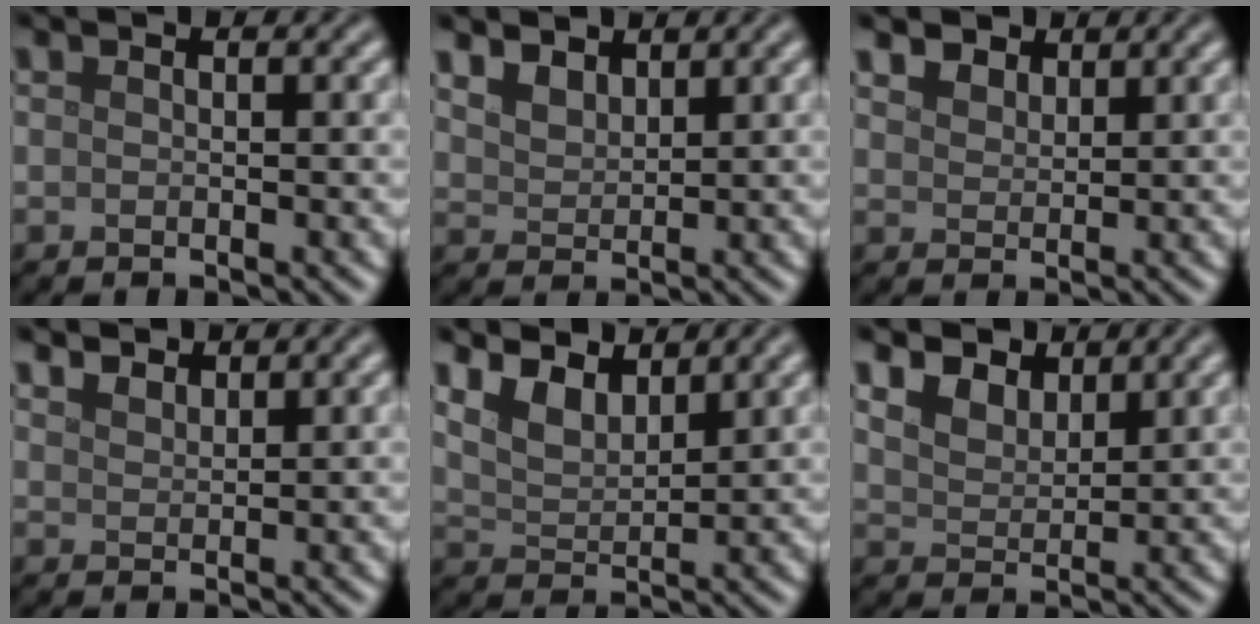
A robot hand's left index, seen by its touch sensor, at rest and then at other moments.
{"total": 3.5, "force": [2.7, 1.8, 1.3], "torque": [-0.041, 0.003, 0.053]}
{"total": 3.0, "force": [2.4, 1.5, 0.9], "torque": [-0.030, 0.000, 0.045]}
{"total": 2.6, "force": [2.4, 0.9, 0.7], "torque": [-0.016, -0.004, 0.042]}
{"total": 3.6, "force": [2.9, 1.3, 1.7], "torque": [-0.047, 0.002, 0.053]}
{"total": 4.5, "force": [3.5, 2.2, 1.7], "torque": [-0.056, 0.003, 0.055]}